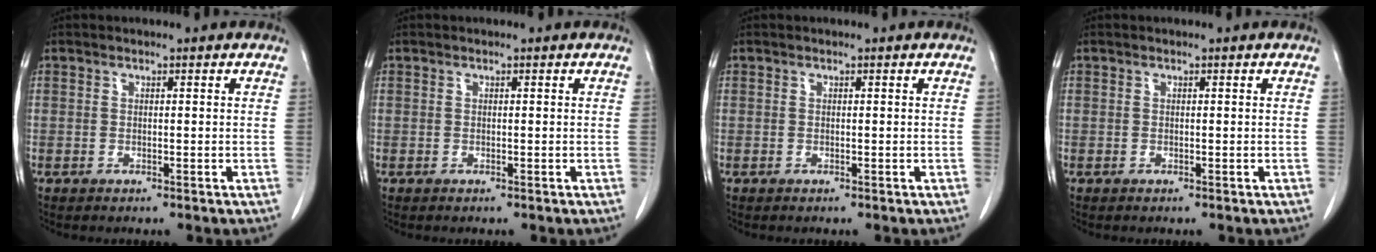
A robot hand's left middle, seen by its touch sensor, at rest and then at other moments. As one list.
[{"total": 0.0}, {"total": 0.0}, {"total": 0.0}]